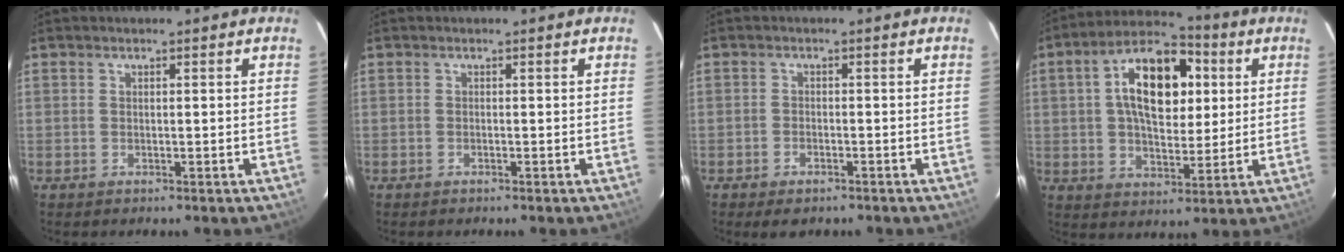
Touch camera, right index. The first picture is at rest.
{"total": 0.0}
{"total": 3.3, "force": [-2.4, 1.8, 1.5], "torque": [-0.037, -0.004, -0.038]}
{"total": 15.5, "force": [3.8, 8.5, 12.5], "torque": [-0.213, 0.037, 0.059]}